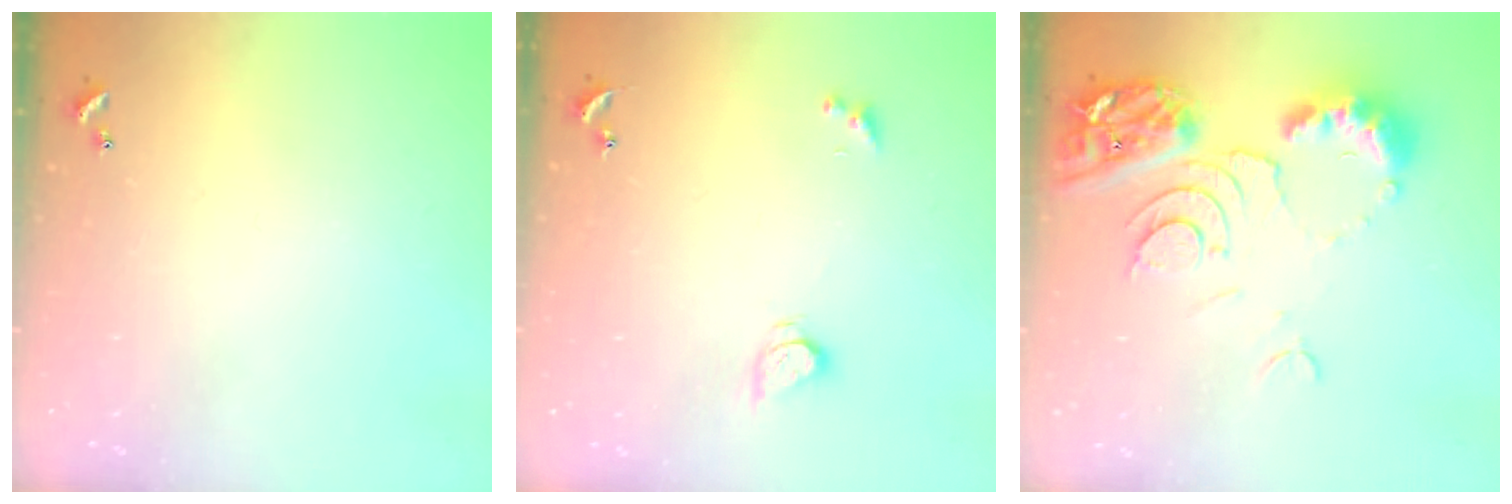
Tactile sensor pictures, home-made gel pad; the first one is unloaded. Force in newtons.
{"total": 2.7, "press": 2.7, "slide": 0.3}
{"total": 11.1, "press": 11.0, "slide": 1.3}